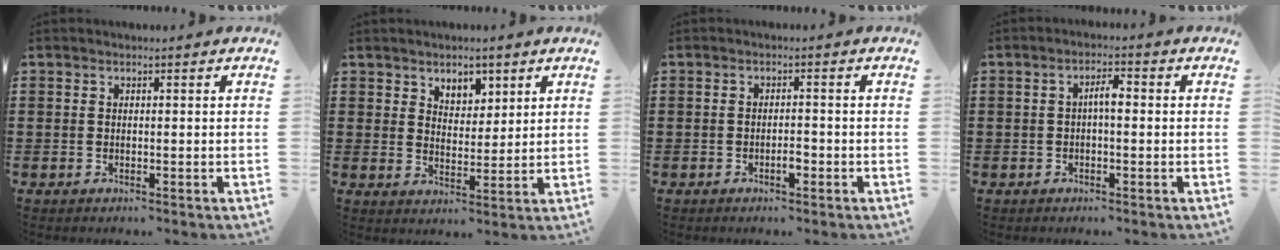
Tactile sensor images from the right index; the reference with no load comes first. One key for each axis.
{"total": 4.2, "fx": 3.2, "fy": 2.5, "fz": 0.9, "tx": -0.024, "ty": 0.004, "tz": 0.057}
{"total": 2.0, "fx": -0.9, "fy": 0.7, "fz": 1.7, "tx": -0.032, "ty": 0.002, "tz": -0.016}
{"total": 2.7, "fx": -0.2, "fy": 0.8, "fz": 2.5, "tx": -0.047, "ty": 0.007, "tz": -0.006}